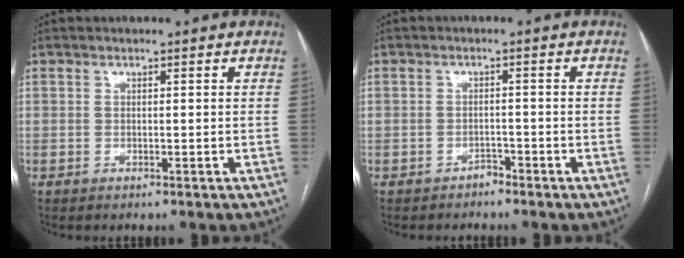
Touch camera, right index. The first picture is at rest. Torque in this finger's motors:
{"motor_torque": [-0.08, 0.10, -0.10, -0.03]}